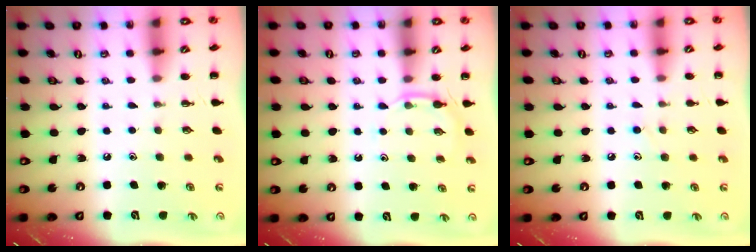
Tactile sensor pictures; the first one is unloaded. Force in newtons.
{"total": 5.0, "press": 4.8, "slide": 1.4}
{"total": 7.6, "press": 7.1, "slide": 2.6}